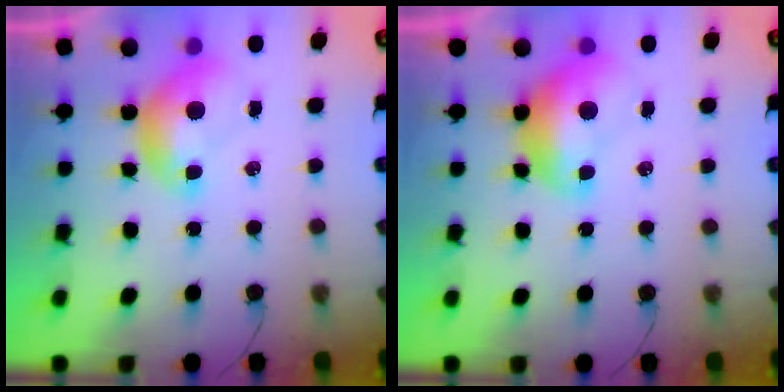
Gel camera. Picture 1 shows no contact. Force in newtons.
{"total": 1.6, "press": 1.5, "slide": 0.6}